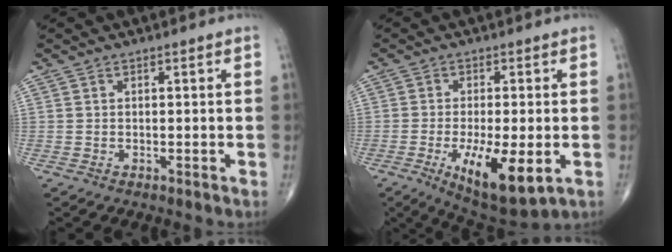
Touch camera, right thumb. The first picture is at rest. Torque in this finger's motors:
{"motor_torque": [1.55, 1.07, 0.21, -0.23, 0.32]}